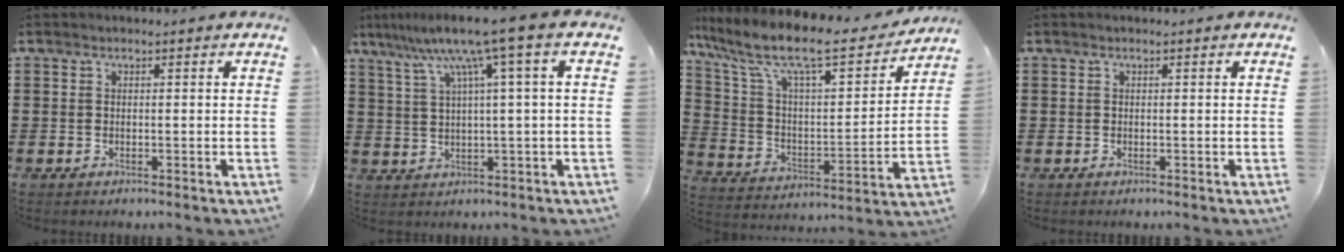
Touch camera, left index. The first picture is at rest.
{"total": 8.8, "force": [4.1, -0.9, 7.7], "torque": [-0.159, -0.014, 0.064]}
{"total": 11.7, "force": [9.2, 2.1, 7.0], "torque": [-0.172, -0.055, 0.152]}
{"total": 0.0}